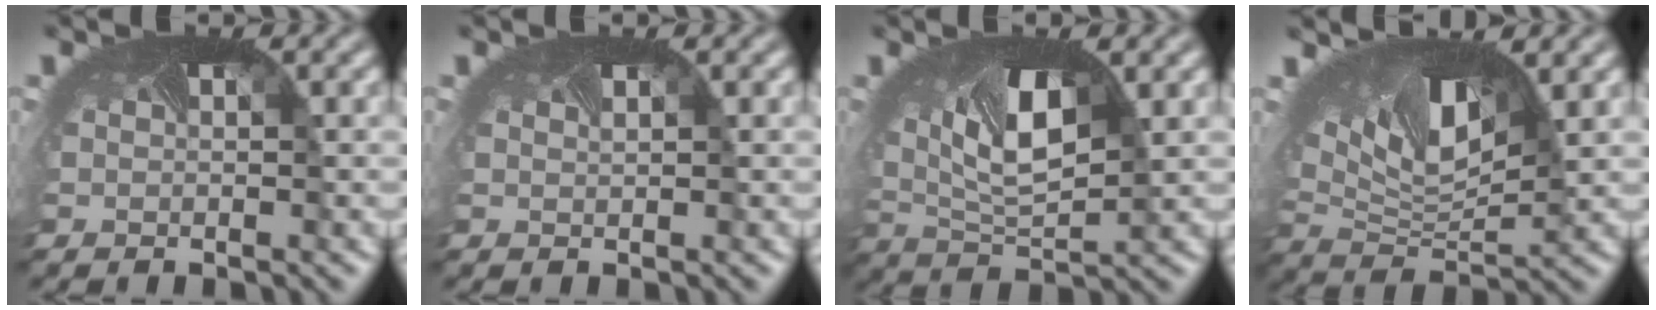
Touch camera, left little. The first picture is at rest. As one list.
[{"total": 0.0}, {"total": 7.1, "force": [1.5, 3.6, 6.0], "torque": [-0.123, -0.014, 0.024]}, {"total": 10.4, "force": [4.1, 4.7, 8.4], "torque": [-0.168, -0.003, 0.070]}]